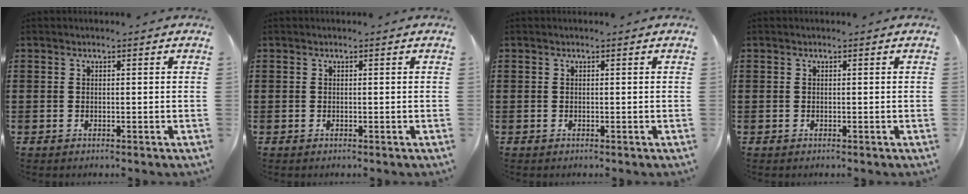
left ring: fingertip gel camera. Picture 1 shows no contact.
{"total": 0.0}
{"total": 0.0}
{"total": 0.0}